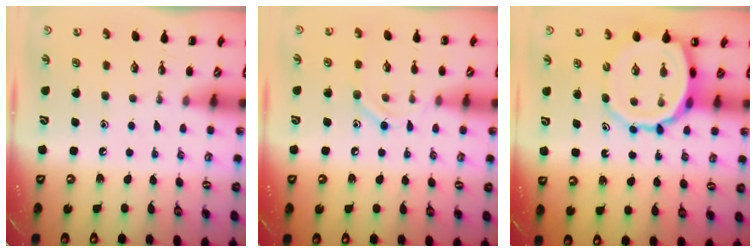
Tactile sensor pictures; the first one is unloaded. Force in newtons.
{"total": 8.3, "press": 8.2, "slide": 1.2}
{"total": 11.6, "press": 11.0, "slide": 3.8}